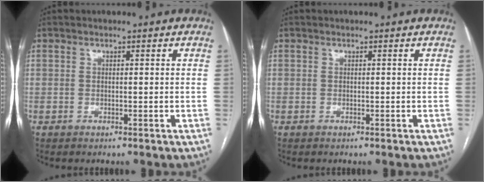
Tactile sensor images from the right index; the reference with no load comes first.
{"total": 0.0}